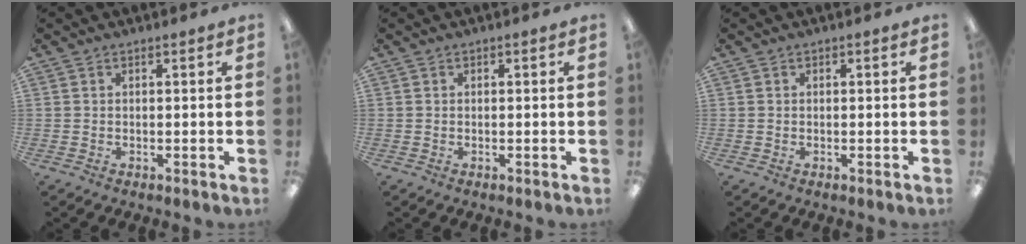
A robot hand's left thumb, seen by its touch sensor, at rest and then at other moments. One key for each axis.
{"total": 0.0}
{"total": 0.0}